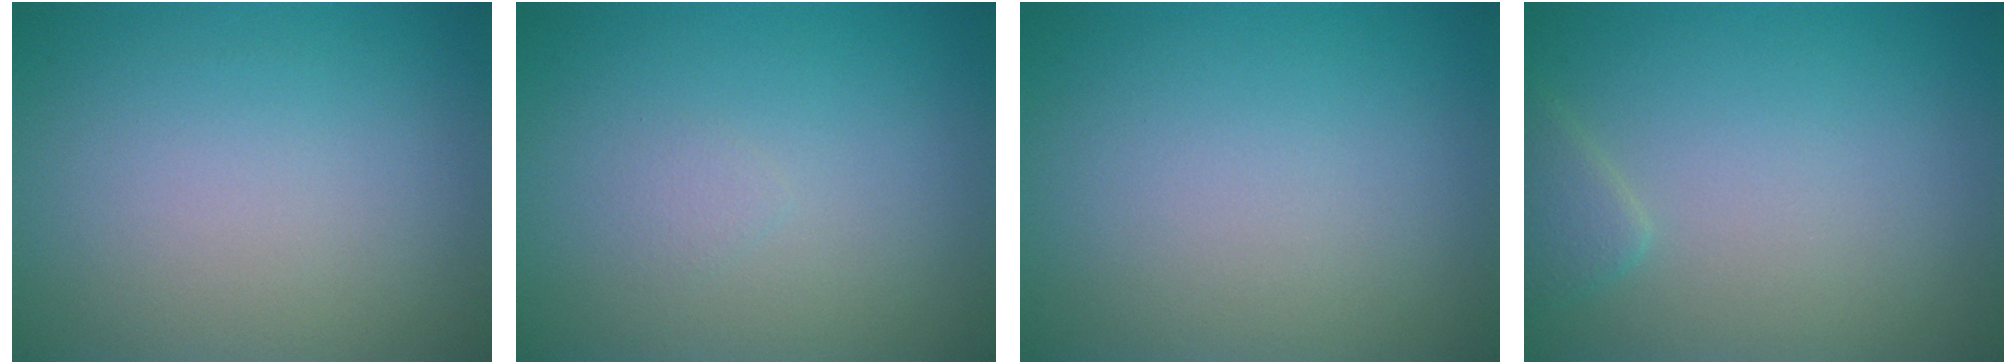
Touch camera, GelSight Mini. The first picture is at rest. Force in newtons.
{"total": 0.6, "press": 0.6, "slide": 0.1}
{"total": 0.0}
{"total": 1.4, "press": 1.4, "slide": 0.1}